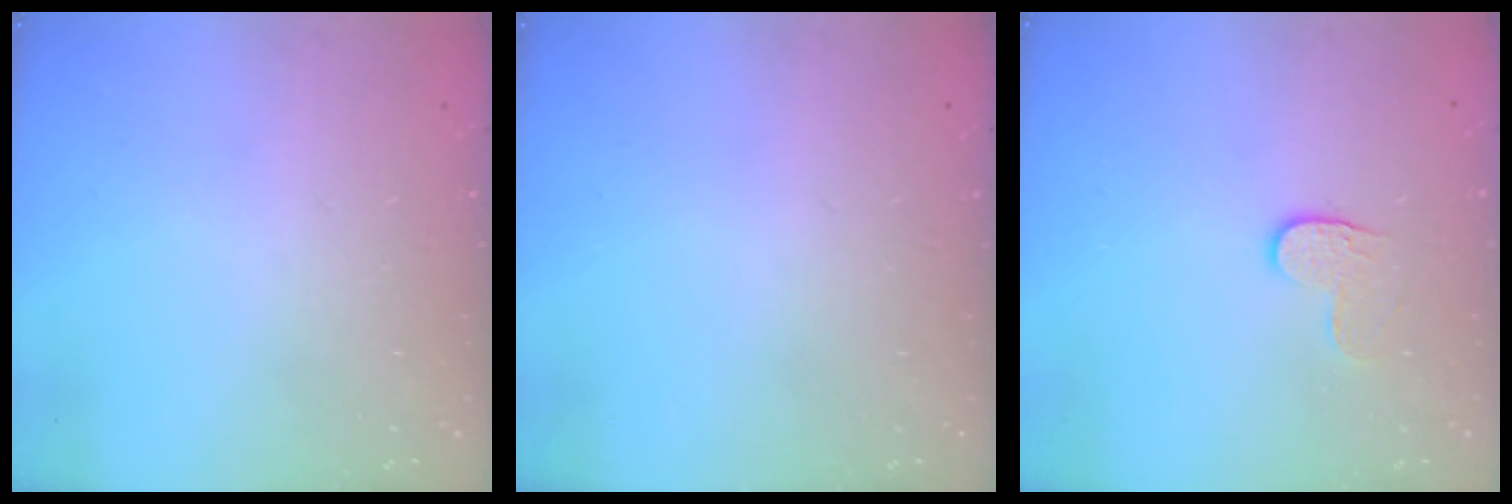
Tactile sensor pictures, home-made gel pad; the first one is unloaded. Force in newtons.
{"total": 0.0}
{"total": 4.2, "press": 4.2, "slide": 0.5}